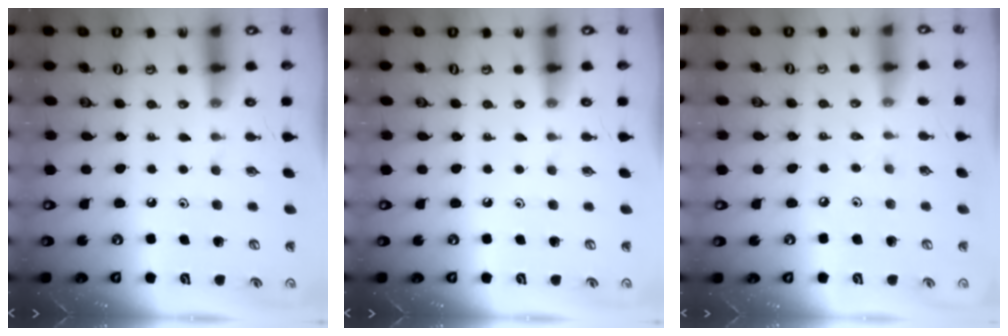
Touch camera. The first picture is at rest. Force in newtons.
{"total": 0.0}
{"total": 1.9, "press": 1.8, "slide": 0.5}